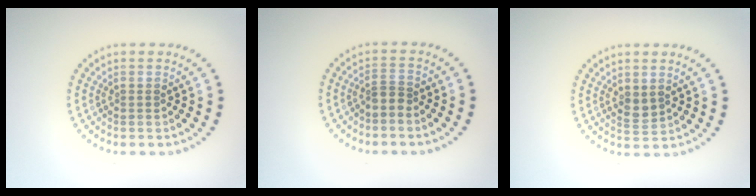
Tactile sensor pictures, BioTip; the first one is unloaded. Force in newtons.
{"total": 1.3, "press": 0.9, "slide": 0.9}
{"total": 1.5, "press": 1.4, "slide": 0.6}